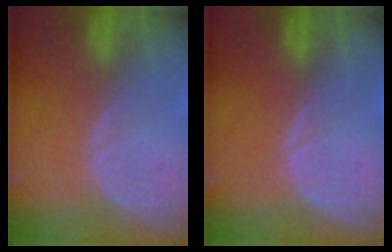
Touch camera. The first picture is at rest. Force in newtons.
{"total": 0.0}